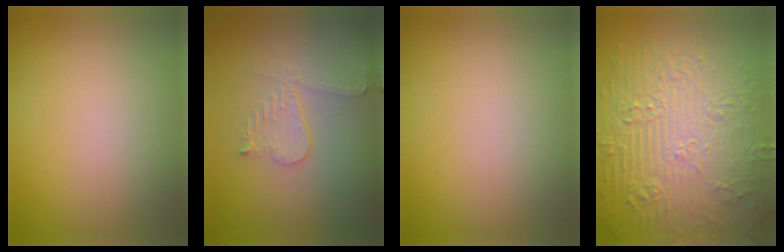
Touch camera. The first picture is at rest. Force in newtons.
{"total": 3.7, "press": 3.3, "slide": 1.6}
{"total": 0.0}
{"total": 11.7, "press": 7.7, "slide": 8.8}